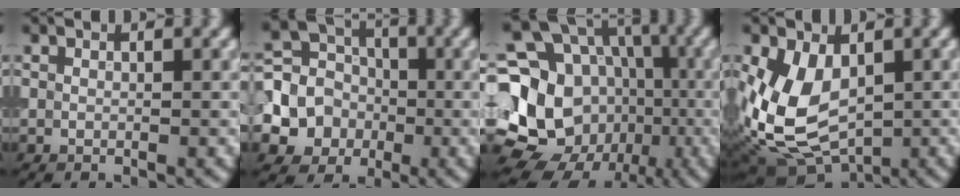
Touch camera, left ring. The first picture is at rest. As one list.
[{"total": 10.9, "force": [-2.7, 10.0, 3.5], "torque": [-0.092, -0.007, -0.070]}, {"total": 20.2, "force": [-3.4, 17.6, 9.4], "torque": [-0.212, -0.002, -0.066]}, {"total": 7.5, "force": [0.2, 4.9, 5.6], "torque": [-0.126, -0.011, 0.009]}]